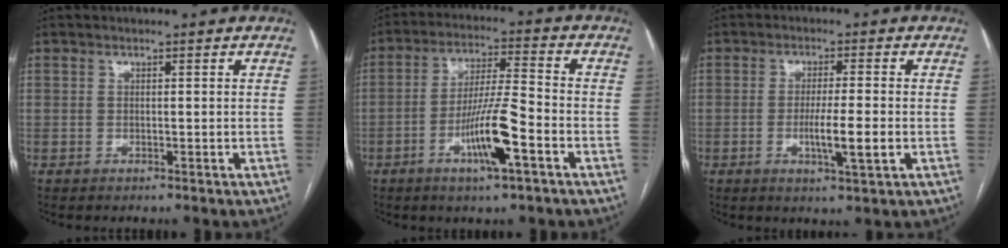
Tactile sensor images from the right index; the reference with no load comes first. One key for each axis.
{"total": 10.5, "fx": -4.4, "fy": 0.6, "fz": 9.5, "tx": -0.179, "ty": -0.005, "tz": -0.079}
{"total": 6.0, "fx": -1.4, "fy": 0.1, "fz": 5.8, "tx": -0.103, "ty": -0.011, "tz": -0.023}